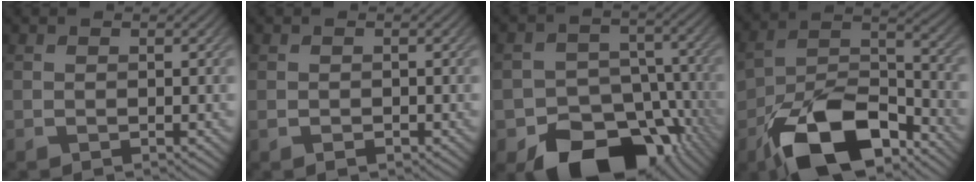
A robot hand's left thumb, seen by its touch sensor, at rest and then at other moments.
{"total": 0.8, "force": [-0.3, 0.6, 0.5], "torque": [-0.013, -0.004, -0.002]}
{"total": 14.5, "force": [-8.5, 9.7, 6.7], "torque": [-0.095, -0.037, -0.126]}
{"total": 14.9, "force": [-9.1, 7.6, 9.0], "torque": [-0.176, -0.021, -0.167]}